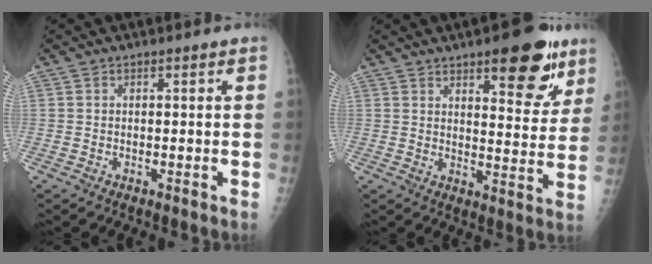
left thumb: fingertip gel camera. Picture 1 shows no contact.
{"total": 13.7, "force": [8.2, 5.2, 9.7], "torque": [-0.079, -0.042, 0.111]}